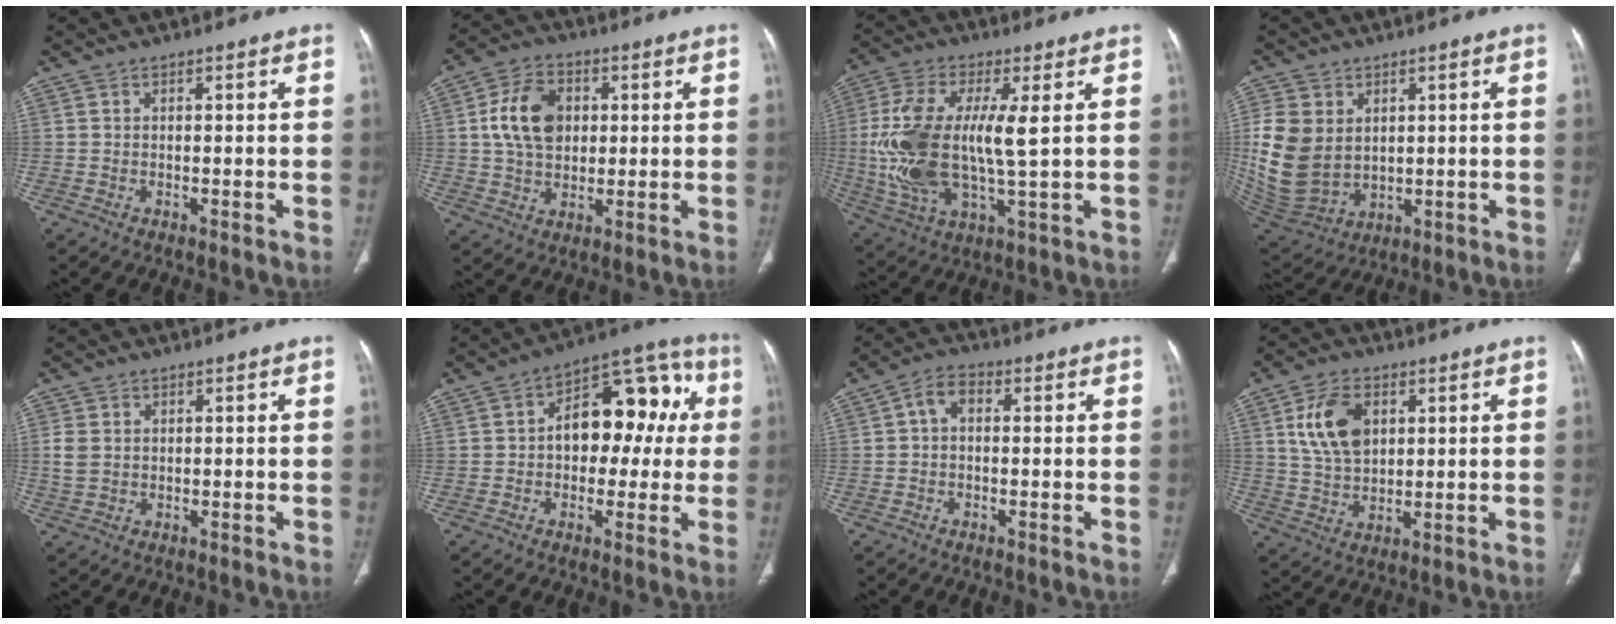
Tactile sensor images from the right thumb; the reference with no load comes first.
{"total": 11.5, "force": [2.0, 8.3, 7.7], "torque": [-0.118, 0.003, 0.034]}
{"total": 18.0, "force": [1.6, 6.8, 16.5], "torque": [-0.357, -0.005, 0.031]}
{"total": 15.6, "force": [2.3, 11.8, 10.0], "torque": [-0.205, -0.016, 0.069]}
{"total": 3.6, "force": [0.5, 2.8, 2.2], "torque": [-0.050, 0.003, 0.014]}
{"total": 16.0, "force": [1.6, 10.0, 12.4], "torque": [-0.119, 0.052, 0.017]}
{"total": 4.0, "force": [0.3, 2.7, 3.0], "torque": [-0.041, 0.016, -0.004]}
{"total": 10.4, "force": [3.3, 6.7, 7.3], "torque": [-0.123, -0.008, 0.067]}